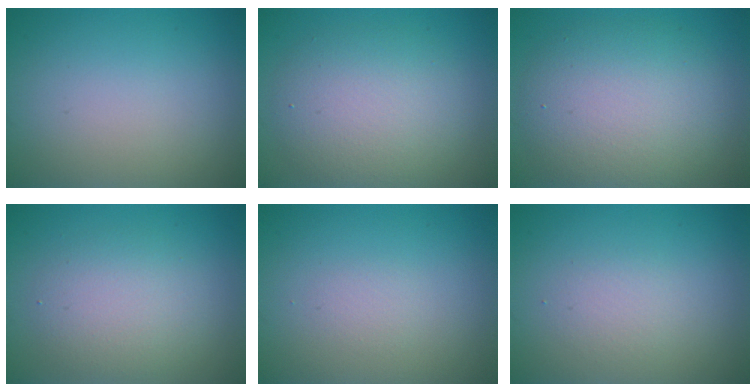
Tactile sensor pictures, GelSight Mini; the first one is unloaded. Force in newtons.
{"total": 5.6, "press": 5.6, "slide": 0.2}
{"total": 7.5, "press": 7.5, "slide": 0.2}
{"total": 3.5, "press": 3.5, "slide": 0.1}
{"total": 0.8, "press": 0.8, "slide": 0.0}
{"total": 1.5, "press": 1.5, "slide": 0.1}